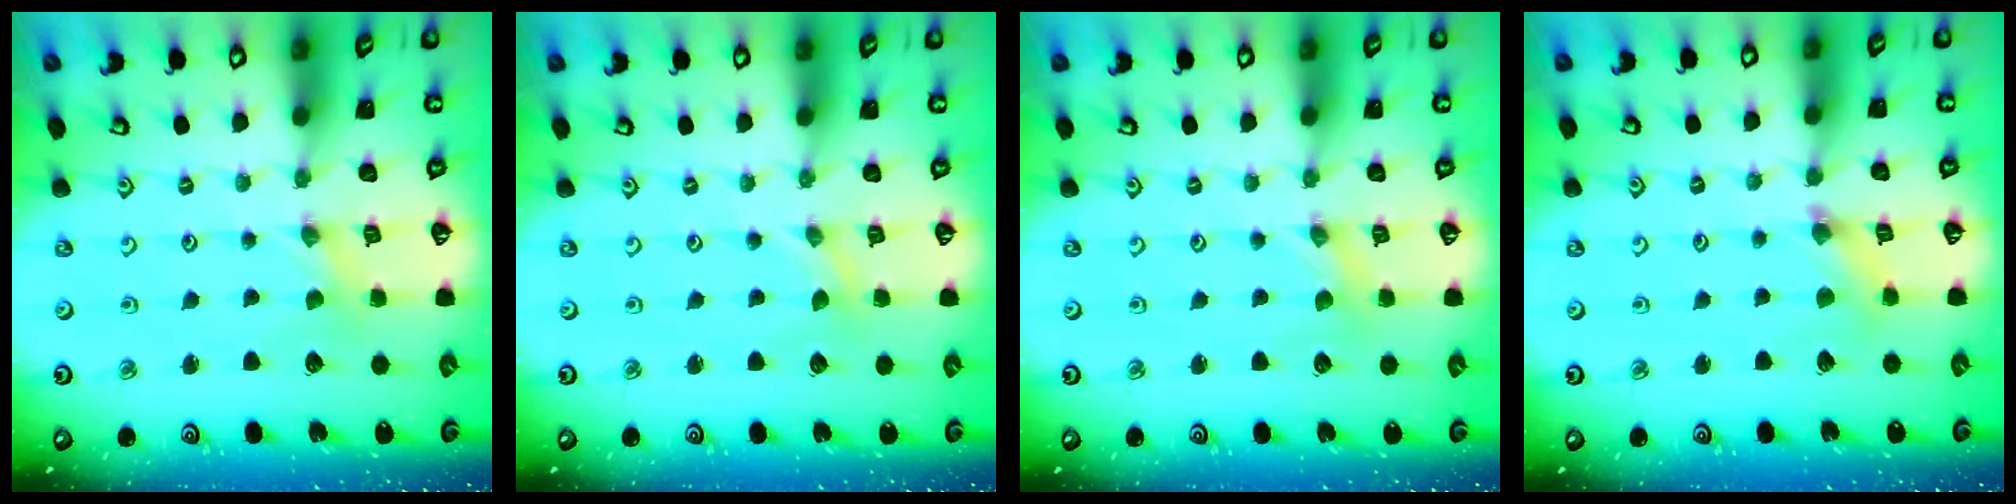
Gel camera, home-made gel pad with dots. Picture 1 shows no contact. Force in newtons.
{"total": 0.0}
{"total": 0.7, "press": 0.7, "slide": 0.2}
{"total": 3.2, "press": 3.2, "slide": 0.4}